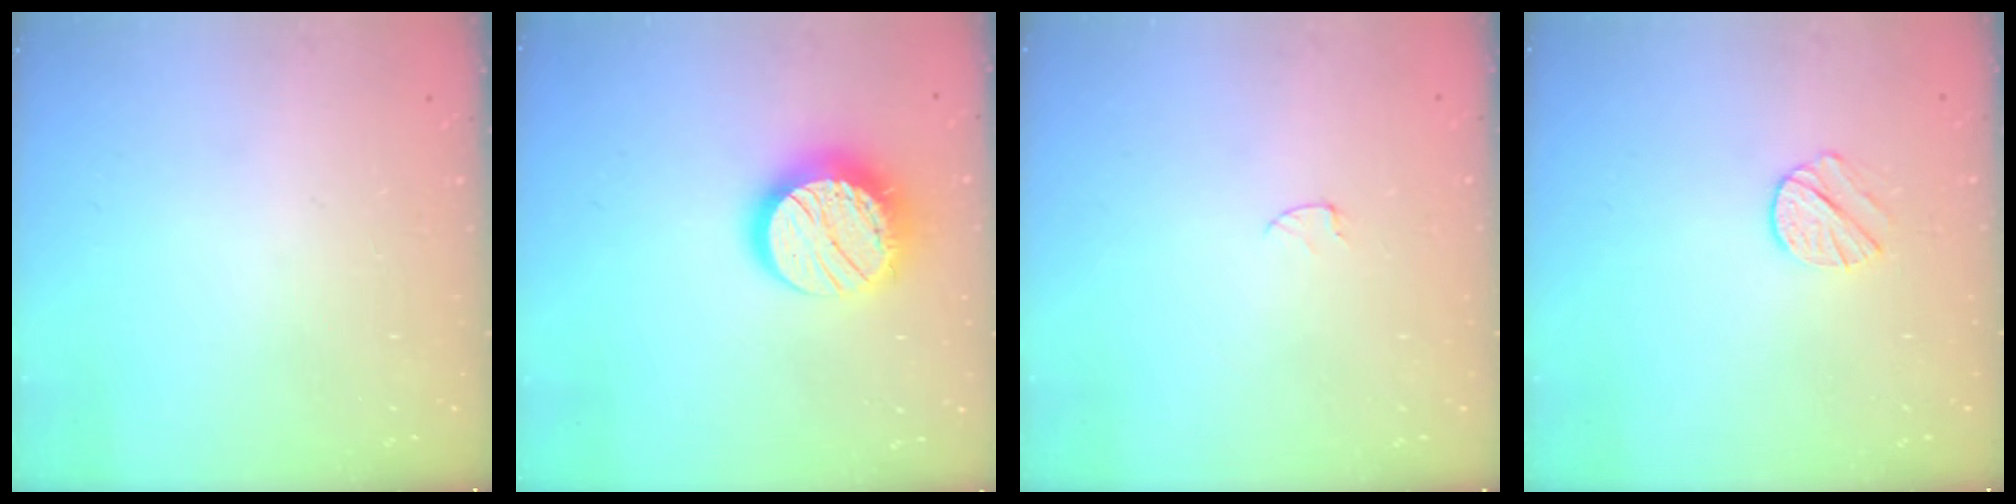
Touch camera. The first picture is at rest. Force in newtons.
{"total": 16.3, "press": 16.2, "slide": 1.1}
{"total": 2.5, "press": 2.5, "slide": 0.2}
{"total": 7.4, "press": 7.4, "slide": 0.6}